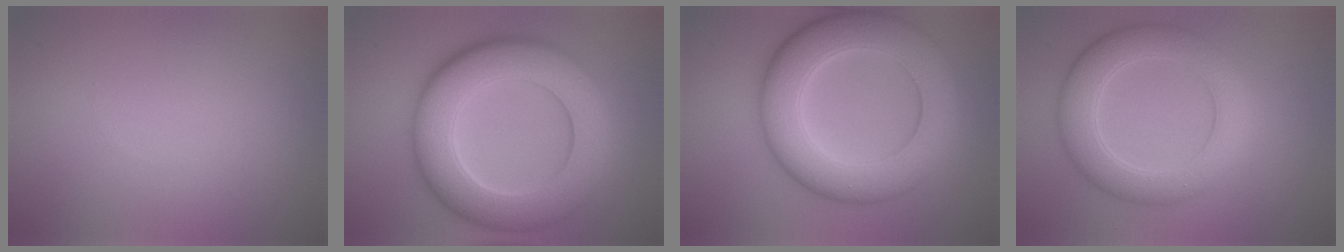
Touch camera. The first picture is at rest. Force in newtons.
{"total": 11.1, "press": 11.0, "slide": 0.7}
{"total": 10.2, "press": 10.2, "slide": 0.2}
{"total": 5.9, "press": 5.9, "slide": 0.4}